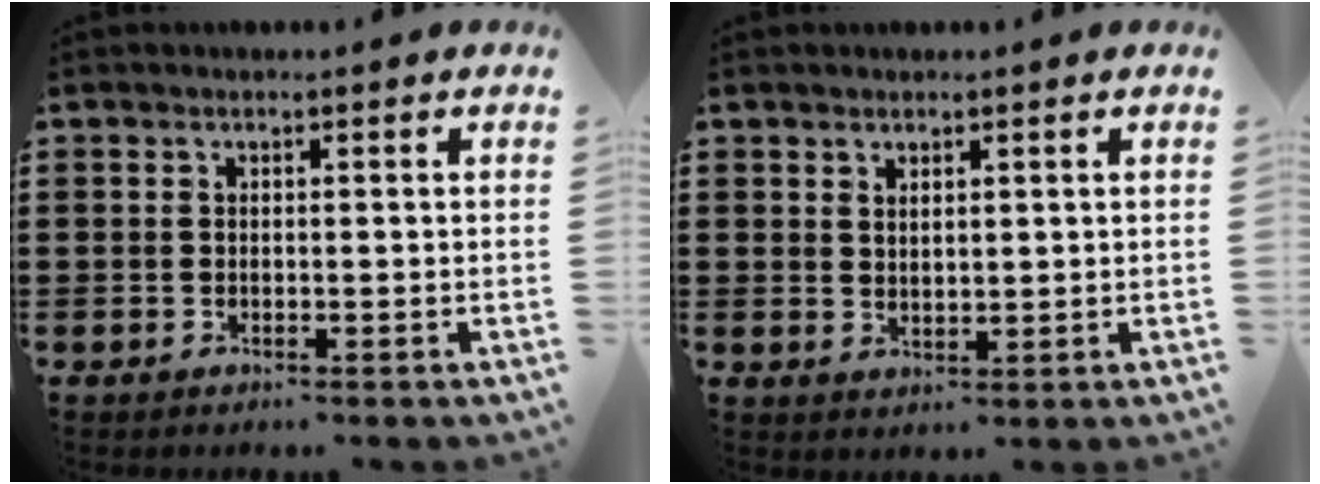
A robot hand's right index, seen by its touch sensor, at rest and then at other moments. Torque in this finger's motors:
{"motor_torque": [0.92, 0.57, 0.00, 0.00]}